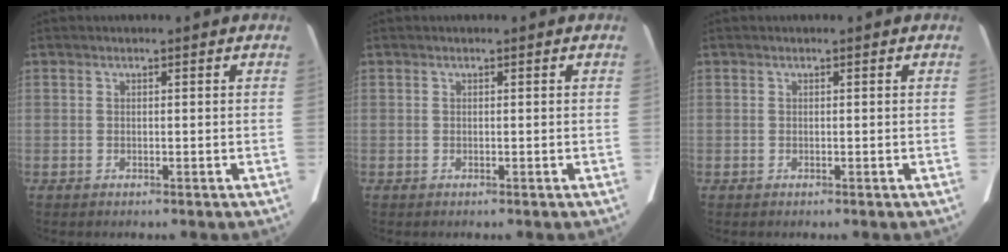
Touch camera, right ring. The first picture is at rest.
{"total": 0.0}
{"total": 0.0}